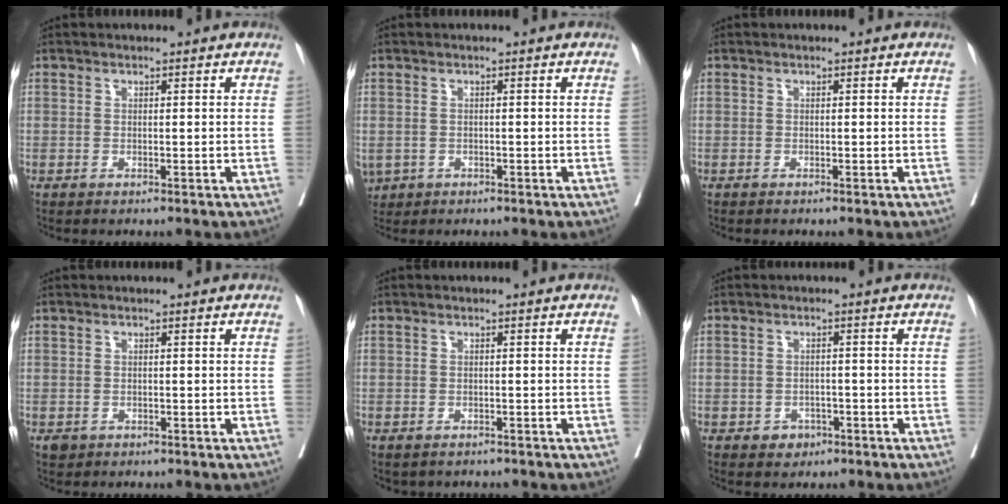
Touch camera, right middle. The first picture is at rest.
{"total": 3.5, "force": [-1.6, 2.9, 1.0], "torque": [-0.024, -0.002, -0.023]}
{"total": 0.0}
{"total": 1.2, "force": [-0.6, 1.0, 0.3], "torque": [-0.007, 0.002, -0.006]}
{"total": 2.2, "force": [-1.9, 1.0, 0.3], "torque": [-0.007, 0.000, -0.025]}
{"total": 2.6, "force": [-1.5, 2.0, 0.7], "torque": [-0.004, 0.008, -0.017]}